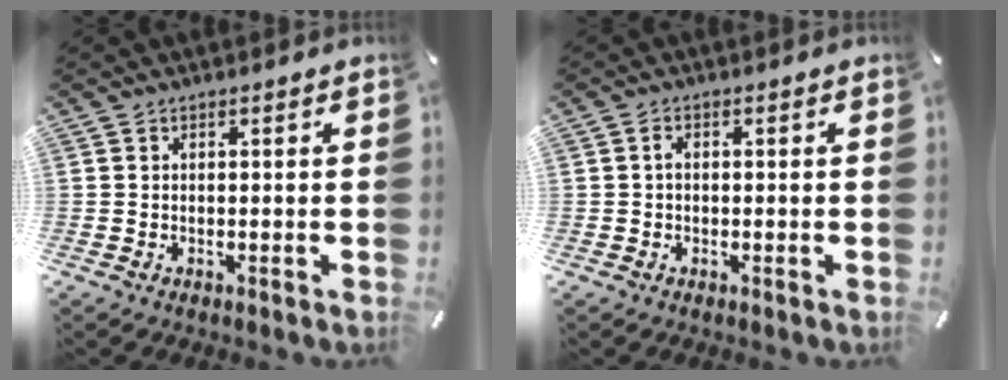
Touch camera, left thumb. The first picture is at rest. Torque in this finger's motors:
{"motor_torque": [-0.17, -0.32, 0.09, 0.15, -0.07]}